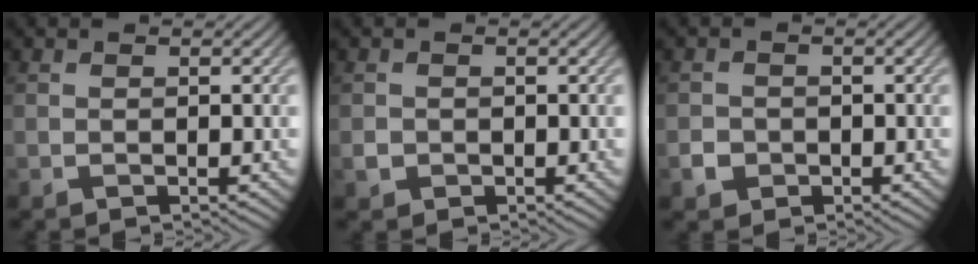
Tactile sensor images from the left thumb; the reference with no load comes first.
{"total": 1.3, "force": [-0.4, 1.2, 0.3], "torque": [-0.005, -0.005, -0.010]}
{"total": 2.0, "force": [-0.8, 1.7, 0.5], "torque": [-0.006, -0.004, -0.017]}